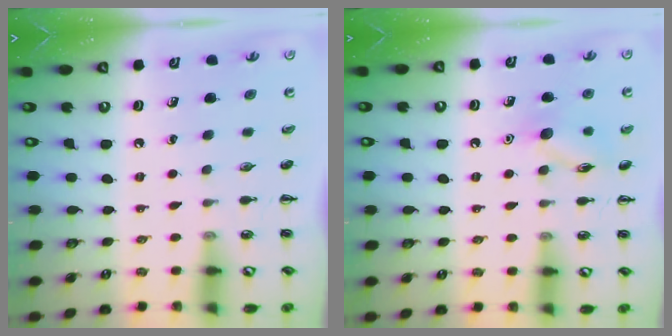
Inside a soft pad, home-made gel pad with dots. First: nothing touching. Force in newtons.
{"total": 8.9, "press": 8.9, "slide": 0.5}